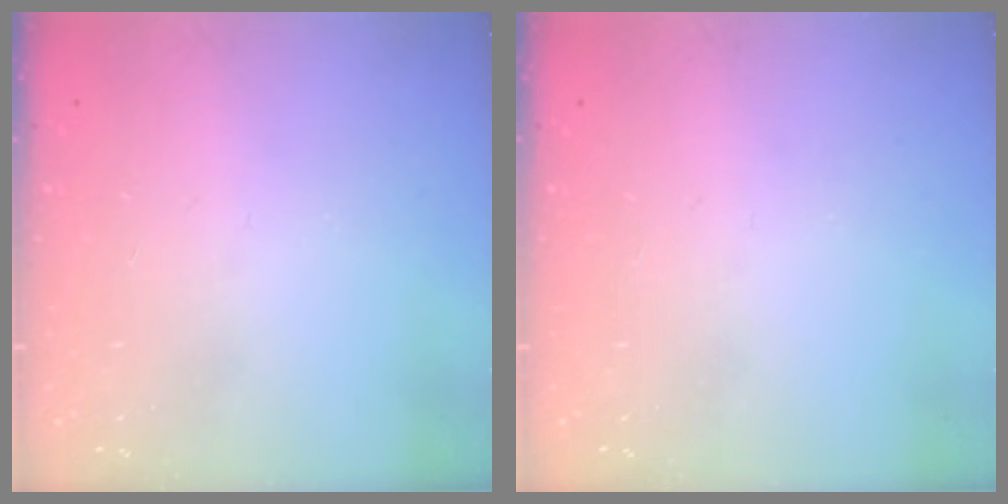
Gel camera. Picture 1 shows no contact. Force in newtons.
{"total": 0.0}